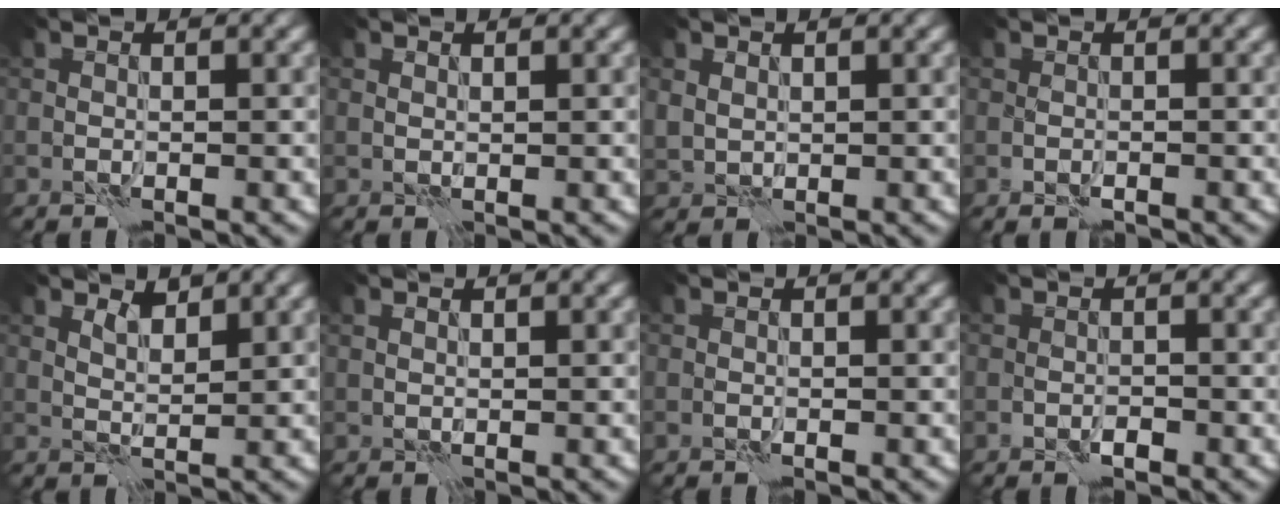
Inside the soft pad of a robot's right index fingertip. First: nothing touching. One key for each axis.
{"total": 0.5, "fx": 0.5, "fy": 0.1, "fz": -0.2, "tx": 0.004, "ty": -0.002, "tz": 0.009}
{"total": 1.5, "fx": 0.9, "fy": 1.2, "fz": 0.2, "tx": -0.009, "ty": -0.004, "tz": 0.020}
{"total": 0.8, "fx": -0.5, "fy": 0.5, "fz": 0.5, "tx": -0.011, "ty": -0.003, "tz": -0.009}
{"total": 1.7, "fx": 1.6, "fy": 0.5, "fz": 0.6, "tx": -0.014, "ty": -0.005, "tz": 0.032}
{"total": 0.5, "fx": 0.5, "fy": 0.0, "fz": -0.2, "tx": 0.001, "ty": -0.001, "tz": 0.011}
{"total": 0.0}
{"total": 0.8, "fx": -0.5, "fy": 0.5, "fz": 0.4, "tx": -0.006, "ty": 0.002, "tz": -0.009}